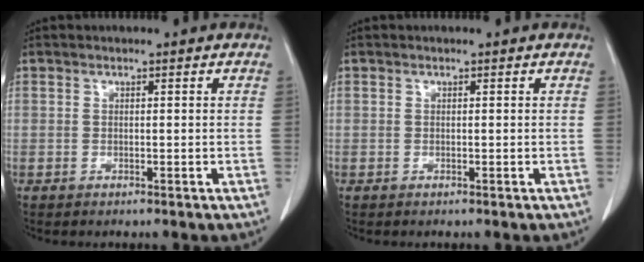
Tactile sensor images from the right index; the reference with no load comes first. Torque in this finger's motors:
{"motor_torque": [0.00, 0.00, 0.00, 0.00]}